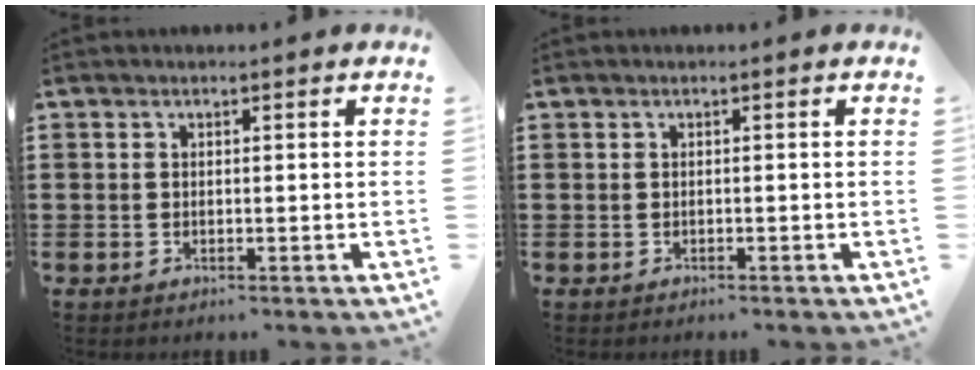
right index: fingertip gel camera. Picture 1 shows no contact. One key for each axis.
{"total": 0.0}